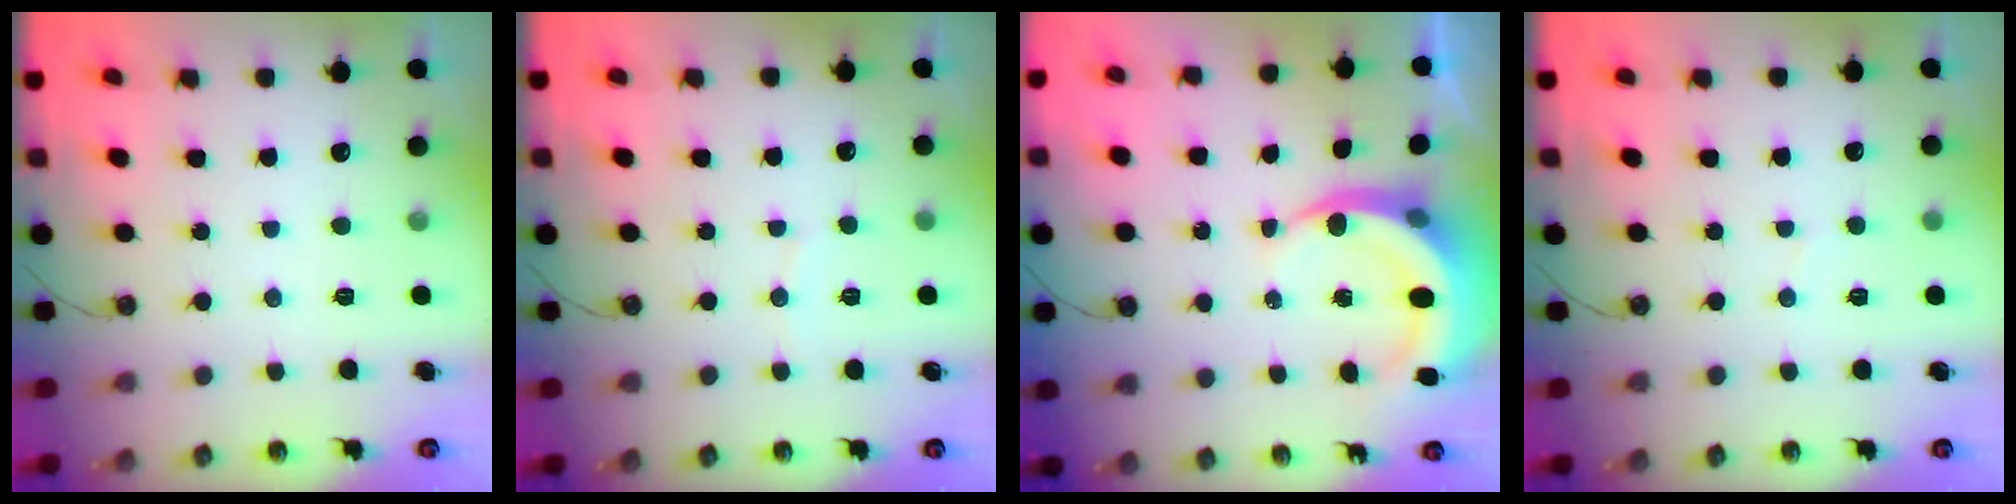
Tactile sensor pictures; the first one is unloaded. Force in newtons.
{"total": 3.3, "press": 3.3, "slide": 0.4}
{"total": 8.4, "press": 8.3, "slide": 1.3}
{"total": 2.6, "press": 2.6, "slide": 0.2}